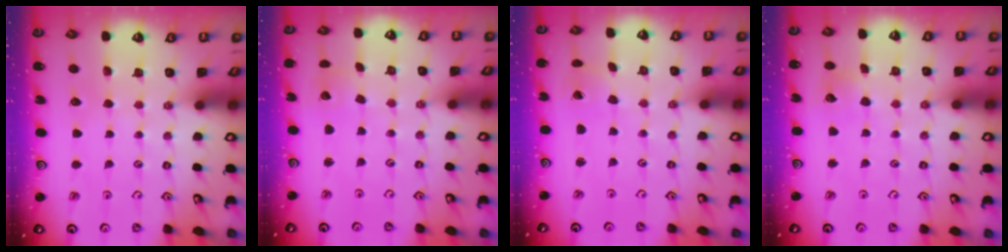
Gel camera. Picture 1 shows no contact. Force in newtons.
{"total": 2.1, "press": 2.1, "slide": 0.2}
{"total": 1.5, "press": 1.5, "slide": 0.1}
{"total": 3.9, "press": 3.8, "slide": 0.6}